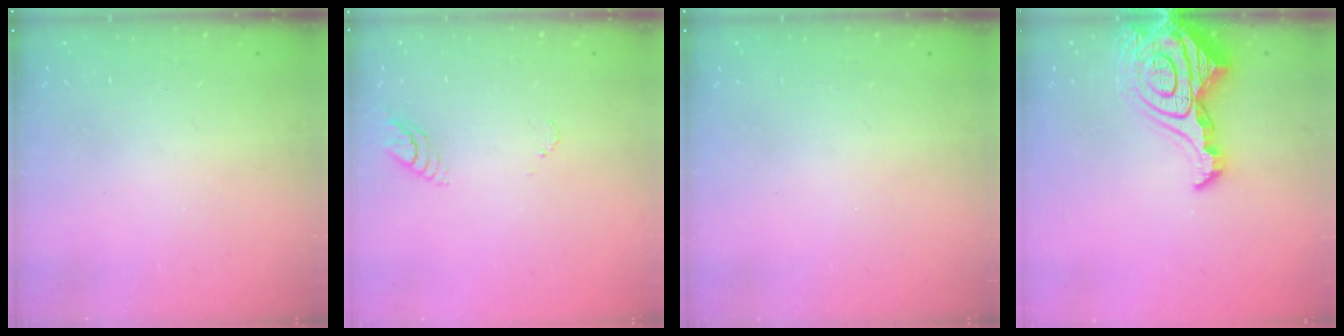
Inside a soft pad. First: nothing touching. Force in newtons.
{"total": 3.9, "press": 3.9, "slide": 0.4}
{"total": 0.0}
{"total": 20.4, "press": 20.3, "slide": 2.1}